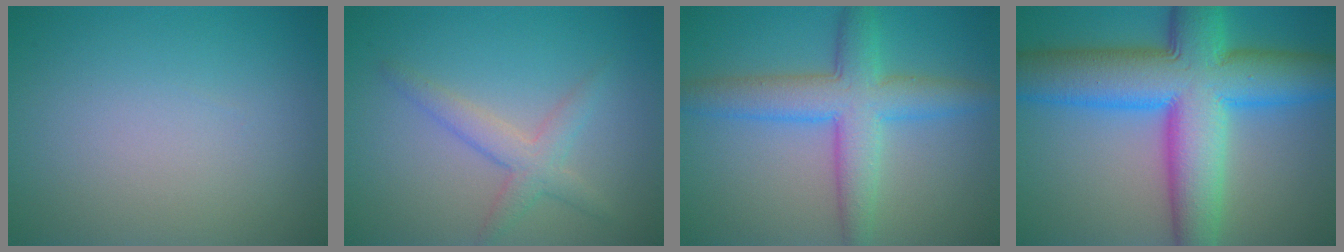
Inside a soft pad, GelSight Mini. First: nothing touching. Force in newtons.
{"total": 2.2, "press": 2.2, "slide": 0.2}
{"total": 5.9, "press": 5.9, "slide": 0.3}
{"total": 13.3, "press": 13.3, "slide": 0.2}